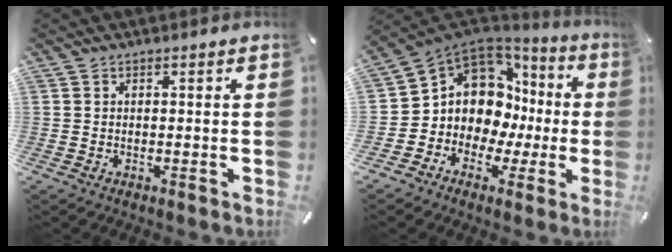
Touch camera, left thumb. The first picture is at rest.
{"total": 11.4, "force": [1.3, 10.1, 5.0], "torque": [-0.116, -0.040, 0.032]}